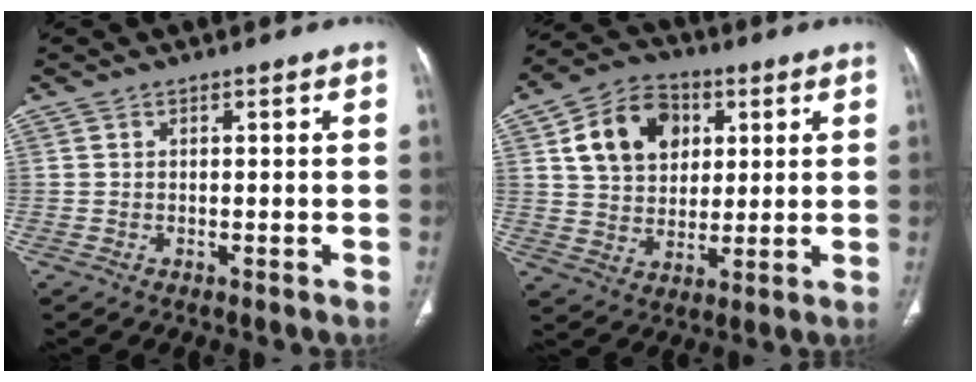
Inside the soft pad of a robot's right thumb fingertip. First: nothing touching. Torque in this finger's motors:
{"motor_torque": [-0.27, 1.68, 0.33, -0.23, 0.10]}